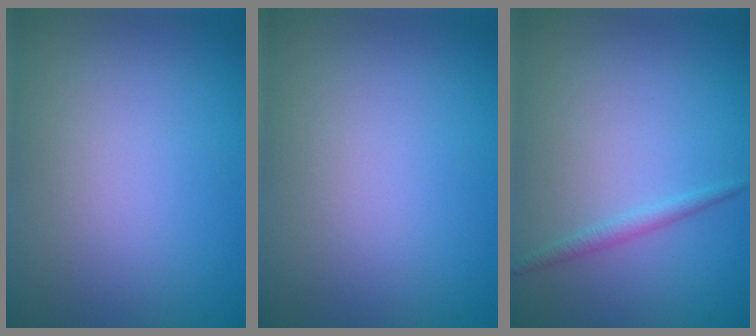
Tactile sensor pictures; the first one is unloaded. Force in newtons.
{"total": 0.0}
{"total": 1.1, "press": 1.1, "slide": 0.0}